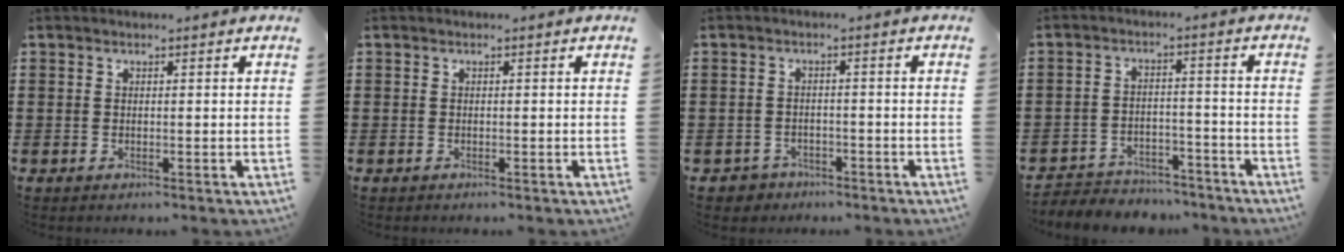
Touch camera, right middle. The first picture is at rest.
{"total": 0.0}
{"total": 1.9, "force": [-1.7, 0.8, -0.1], "torque": [-0.006, 0.002, -0.040]}
{"total": 4.4, "force": [-4.3, 1.0, 0.0], "torque": [-0.005, 0.007, -0.091]}